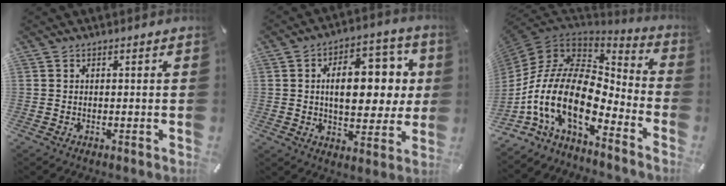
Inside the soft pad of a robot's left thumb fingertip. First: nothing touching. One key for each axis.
{"total": 16.3, "fx": 2.8, "fy": 9.7, "fz": 12.8, "tx": -0.172, "ty": 0.000, "tz": 0.046}
{"total": 19.5, "fx": -7.3, "fy": 10.4, "fz": 14.8, "tx": -0.346, "ty": -0.005, "tz": -0.137}